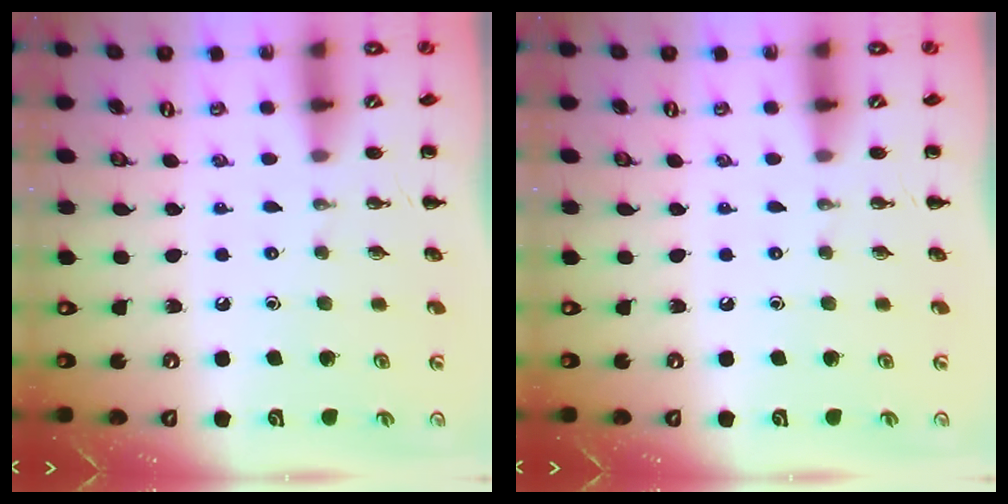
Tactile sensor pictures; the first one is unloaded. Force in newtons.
{"total": 0.0}